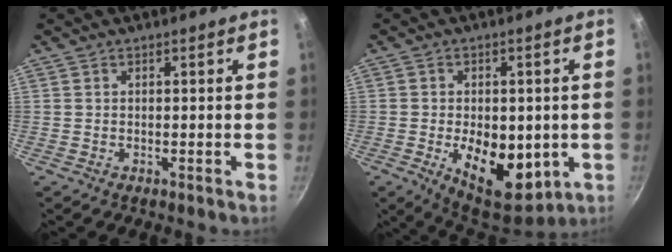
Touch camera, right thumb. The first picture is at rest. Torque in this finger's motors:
{"motor_torque": [-0.23, 0.62, 0.88, -0.16, 0.11]}